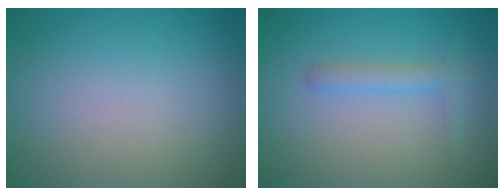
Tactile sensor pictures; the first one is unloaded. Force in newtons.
{"total": 1.7, "press": 1.7, "slide": 0.1}